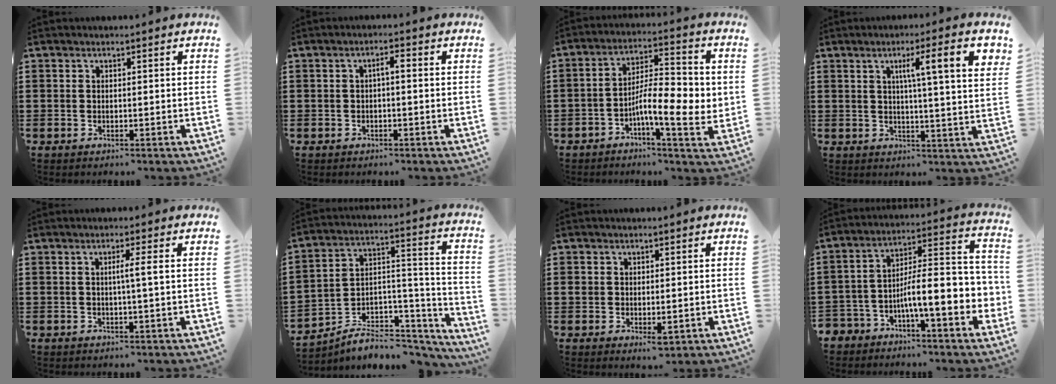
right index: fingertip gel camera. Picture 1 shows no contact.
{"total": 1.9, "force": [-0.2, 0.4, 1.8], "torque": [-0.036, 0.006, -0.007]}
{"total": 9.4, "force": [-1.9, 3.1, 8.7], "torque": [-0.151, -0.007, -0.035]}
{"total": 8.6, "force": [3.3, 0.6, 7.9], "torque": [-0.134, -0.005, 0.046]}
{"total": 2.4, "force": [0.0, -0.4, 2.4], "torque": [-0.043, -0.005, -0.004]}
{"total": 5.5, "force": [-4.0, 3.3, 1.7], "torque": [-0.028, 0.003, -0.072]}
{"total": 2.3, "force": [-0.4, 1.5, 1.6], "torque": [-0.033, 0.002, -0.007]}
{"total": 9.5, "force": [-4.1, 2.3, 8.2], "torque": [-0.139, -0.022, -0.083]}